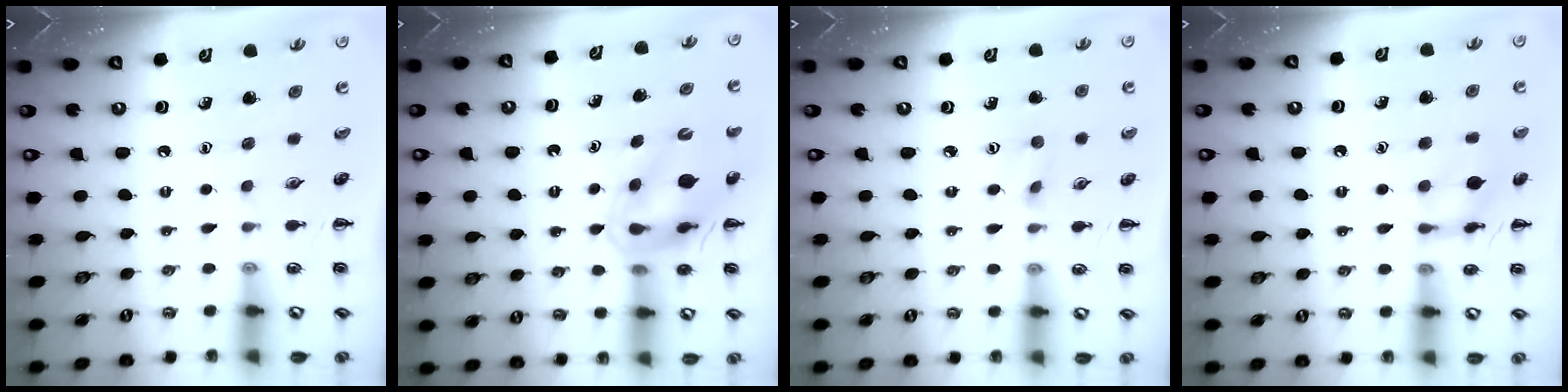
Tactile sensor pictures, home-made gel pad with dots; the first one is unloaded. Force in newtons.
{"total": 13.5, "press": 12.9, "slide": 3.8}
{"total": 2.8, "press": 2.7, "slide": 0.9}
{"total": 8.9, "press": 8.9, "slide": 0.7}